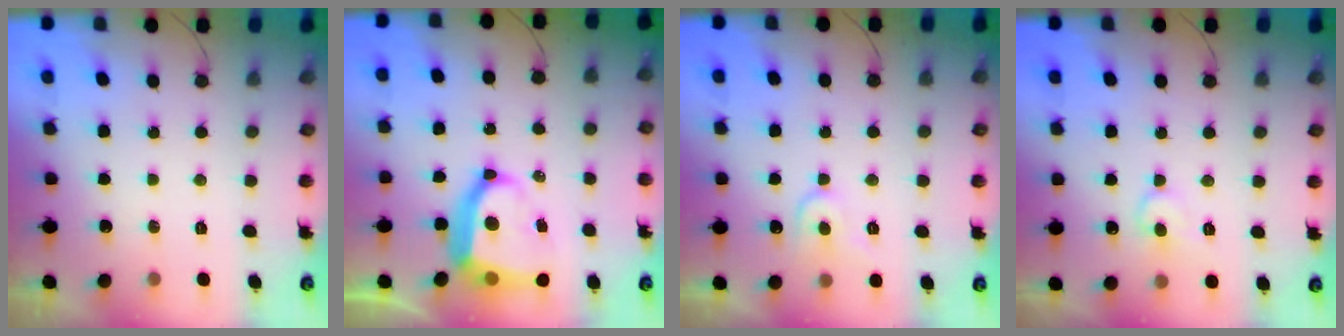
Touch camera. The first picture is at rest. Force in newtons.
{"total": 13.8, "press": 13.7, "slide": 2.0}
{"total": 7.6, "press": 7.6, "slide": 0.8}
{"total": 7.9, "press": 7.9, "slide": 0.6}